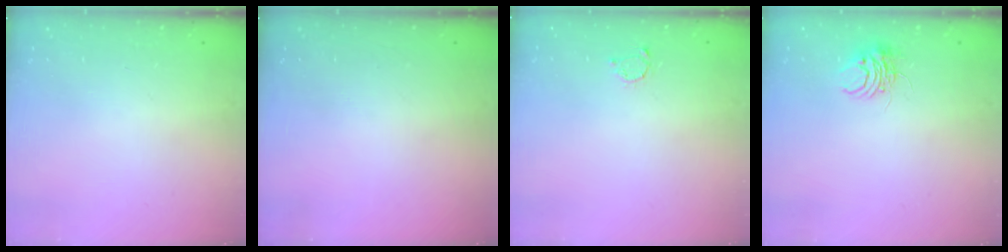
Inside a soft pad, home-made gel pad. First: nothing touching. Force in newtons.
{"total": 0.0}
{"total": 2.2, "press": 2.2, "slide": 0.4}
{"total": 5.5, "press": 5.5, "slide": 0.3}